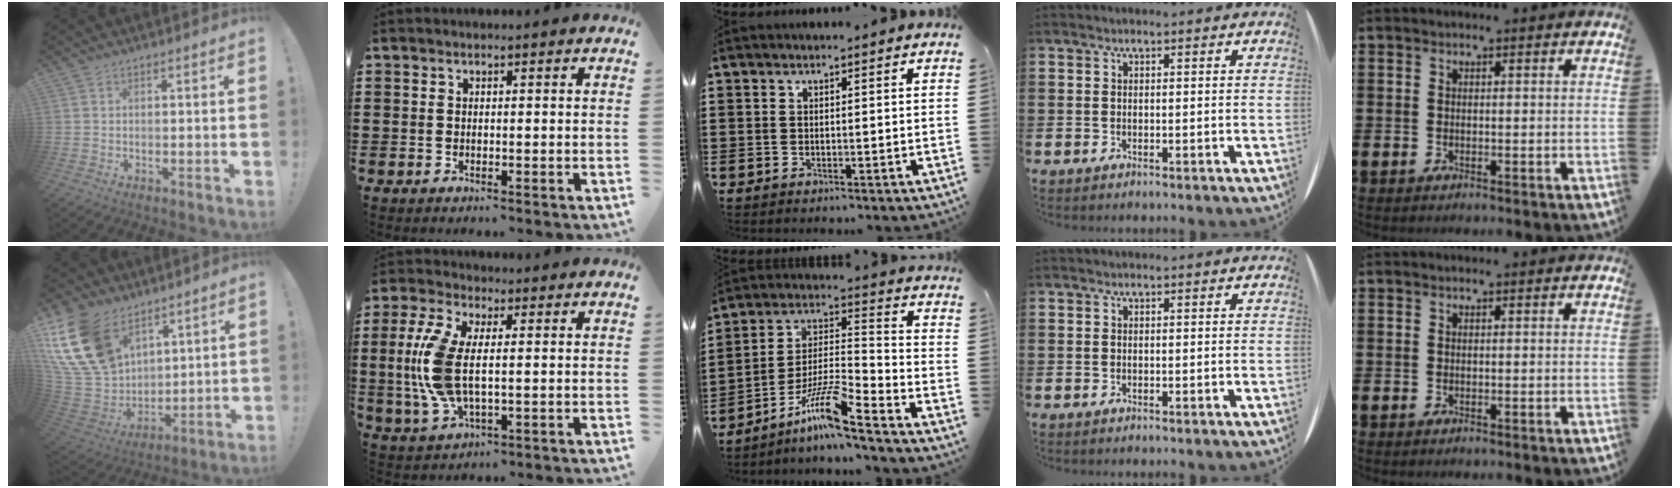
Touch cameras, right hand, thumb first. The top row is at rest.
{"thumb": {"total": 22.4, "force": [12.1, 14.4, 12.1], "torque": [-0.250, -0.063, 0.242]}, "index": {"total": 9.9, "force": [0.4, 4.3, 8.9], "torque": [-0.221, -0.012, -0.001]}, "middle": {"total": 10.5, "force": [-7.8, 0.6, 6.9], "torque": [-0.147, -0.003, -0.158]}}